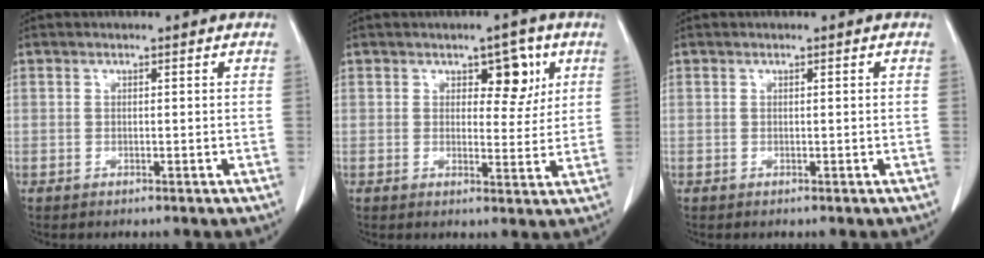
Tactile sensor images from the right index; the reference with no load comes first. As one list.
[{"total": 5.2, "force": [2.3, 2.8, 3.7], "torque": [-0.036, 0.006, 0.031]}, {"total": 0.0}]